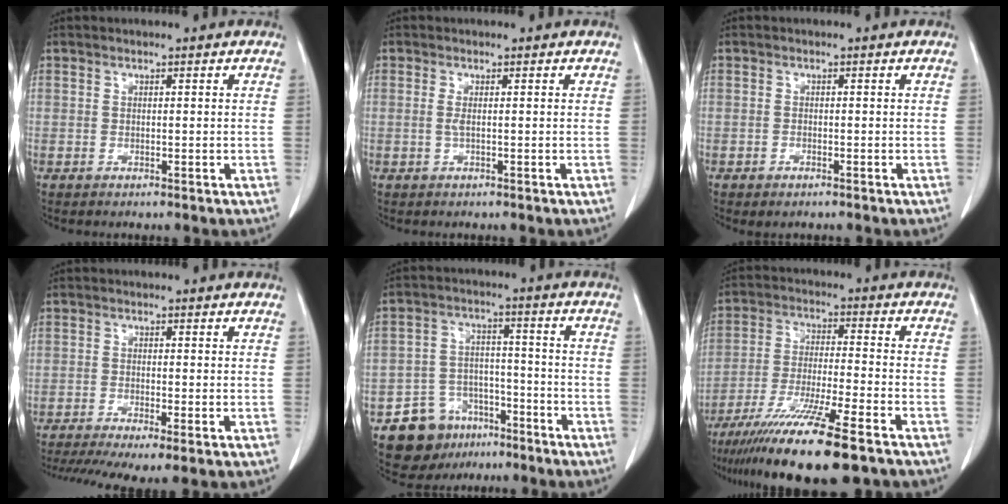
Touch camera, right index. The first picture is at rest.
{"total": 0.8, "force": [0.1, 0.0, 0.8], "torque": [-0.021, -0.001, 0.002]}
{"total": 1.1, "force": [-0.8, 0.4, 0.6], "torque": [-0.014, -0.002, -0.008]}
{"total": 8.9, "force": [-6.3, 1.4, 6.2], "torque": [-0.113, -0.013, -0.106]}
{"total": 9.5, "force": [-6.1, 6.9, 2.5], "torque": [-0.047, 0.023, -0.093]}
{"total": 15.9, "force": [-11.5, 0.2, 10.9], "torque": [-0.205, -0.050, -0.197]}